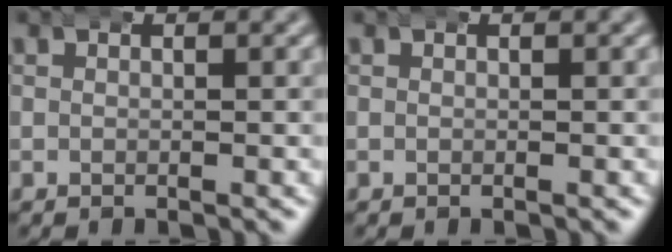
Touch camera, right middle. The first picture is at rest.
{"total": 0.0}